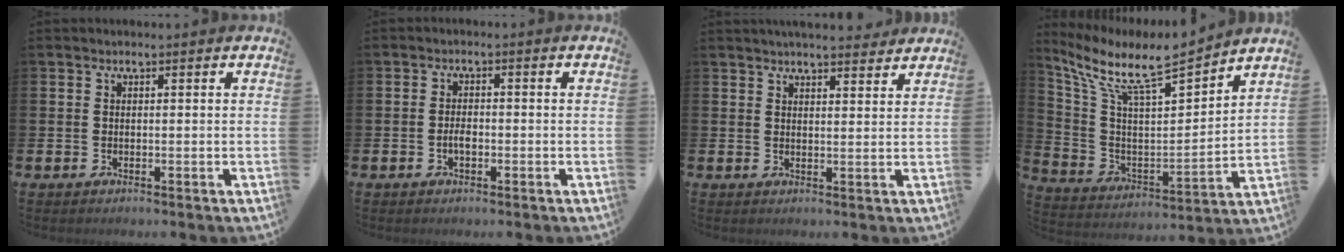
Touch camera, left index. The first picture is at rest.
{"total": 1.9, "force": [-0.6, 0.9, 1.5], "torque": [-0.028, 0.002, -0.012]}
{"total": 3.9, "force": [3.8, 0.2, 0.6], "torque": [-0.019, -0.014, 0.070]}
{"total": 10.1, "force": [8.7, 1.5, 4.9], "torque": [-0.138, -0.063, 0.144]}